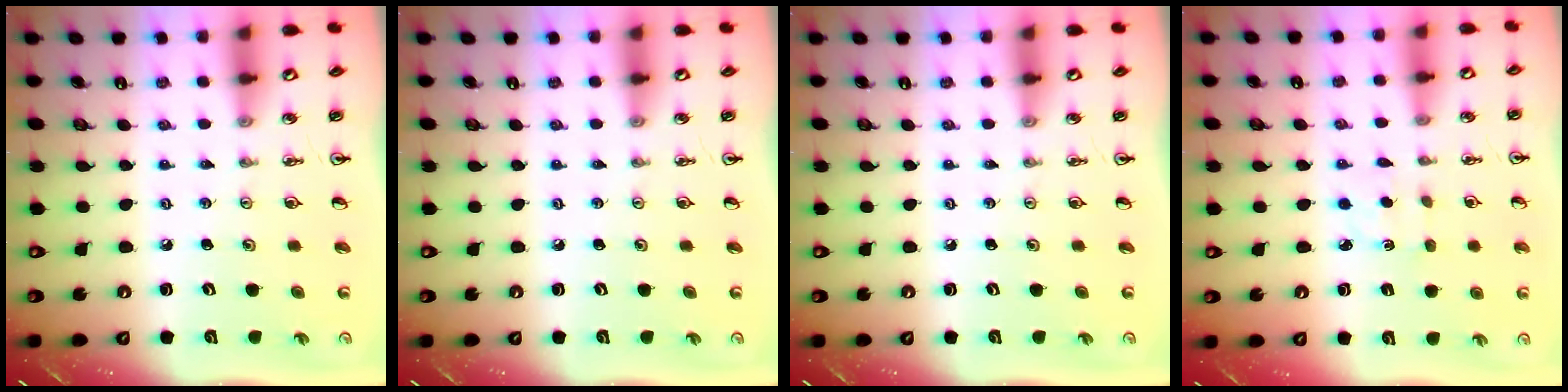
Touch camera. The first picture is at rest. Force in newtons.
{"total": 0.0}
{"total": 0.0}
{"total": 1.7, "press": 1.7, "slide": 0.5}